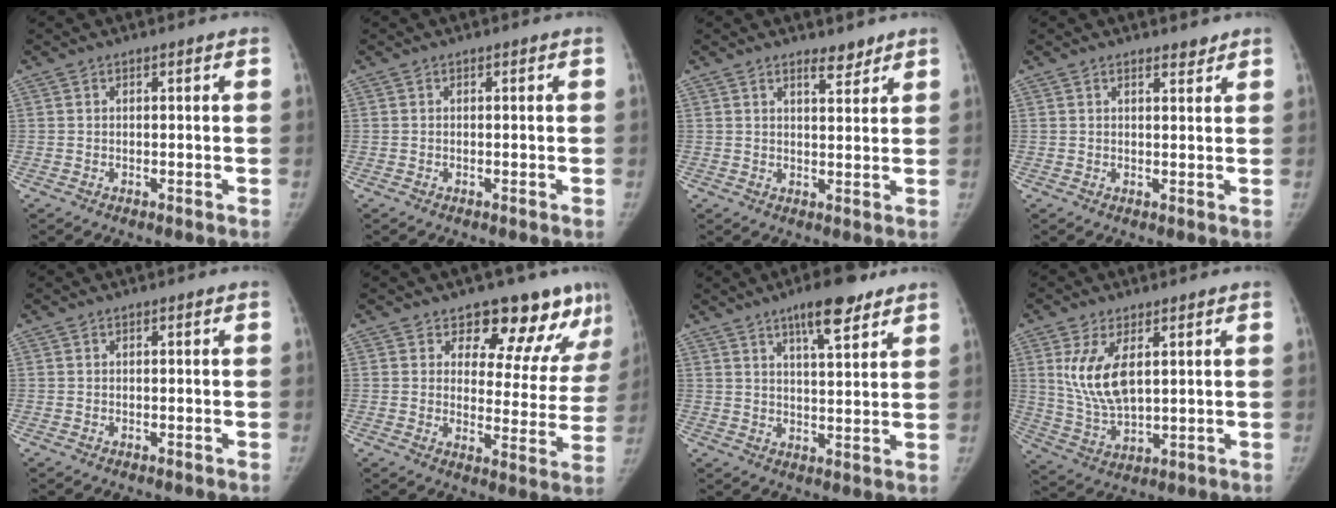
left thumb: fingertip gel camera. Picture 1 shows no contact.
{"total": 0.0}
{"total": 3.4, "force": [2.8, 1.2, 1.6], "torque": [-0.012, -0.022, 0.043]}
{"total": 1.9, "force": [1.7, 0.6, 0.7], "torque": [-0.003, -0.013, 0.024]}
{"total": 0.0}
{"total": 14.8, "force": [11.9, 6.6, 5.6], "torque": [-0.004, -0.082, 0.135]}
{"total": 9.9, "force": [6.5, 2.8, 7.0], "torque": [-0.090, -0.036, 0.099]}
{"total": 10.4, "force": [3.3, 5.0, 8.5], "torque": [-0.163, -0.017, 0.077]}